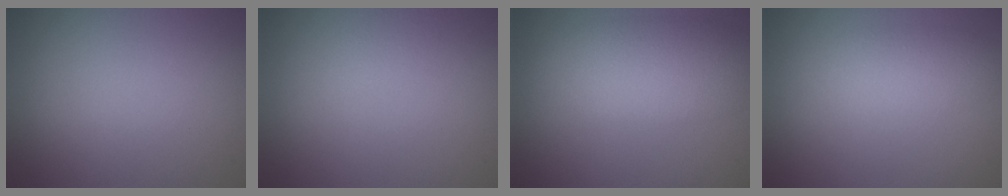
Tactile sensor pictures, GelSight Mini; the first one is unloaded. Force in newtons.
{"total": 1.1, "press": 1.1, "slide": 0.0}
{"total": 5.6, "press": 5.6, "slide": 0.3}
{"total": 2.9, "press": 2.9, "slide": 0.1}